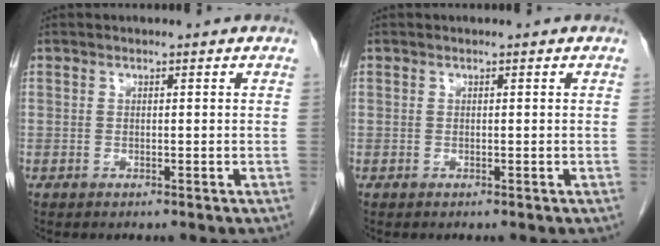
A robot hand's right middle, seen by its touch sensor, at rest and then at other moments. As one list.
[{"total": 0.0}]